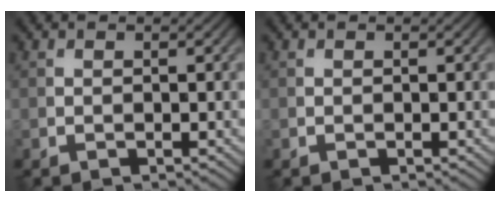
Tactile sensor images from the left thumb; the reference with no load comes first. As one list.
[{"total": 0.0}]